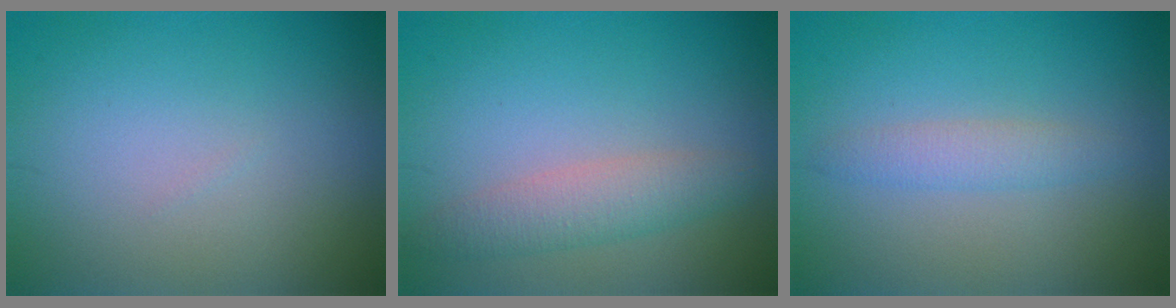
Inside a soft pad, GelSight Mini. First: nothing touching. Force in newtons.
{"total": 3.0, "press": 3.0, "slide": 0.1}
{"total": 1.9, "press": 1.9, "slide": 0.1}